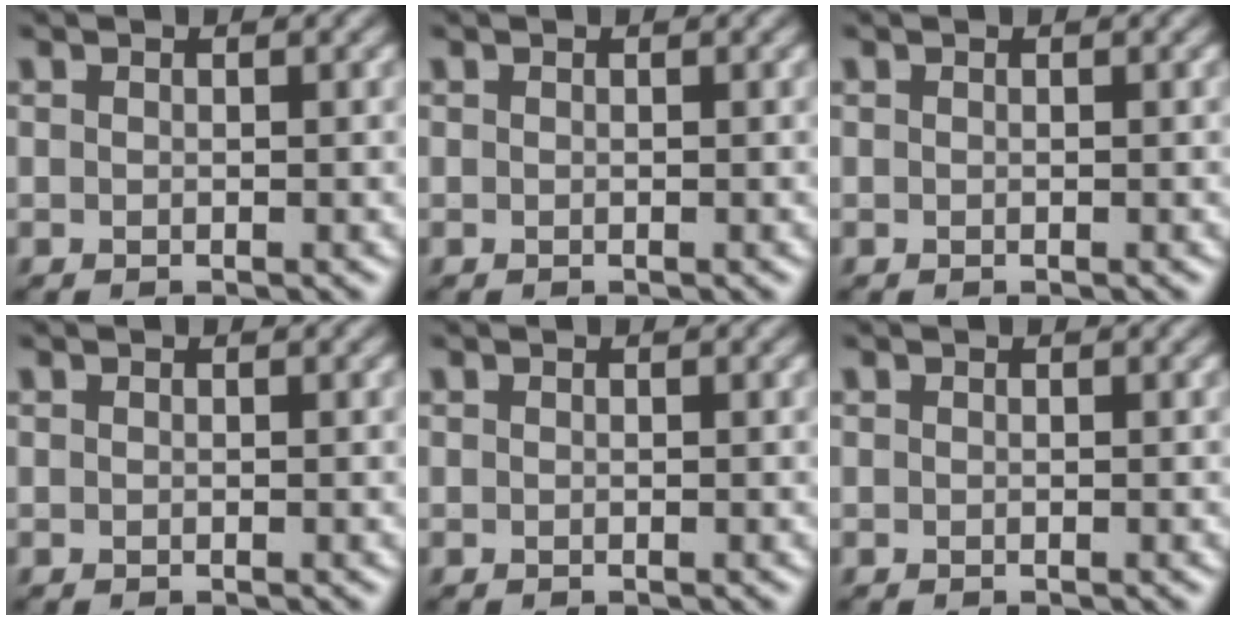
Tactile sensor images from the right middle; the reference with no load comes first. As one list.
[{"total": 0.0}, {"total": 0.0}, {"total": 0.0}, {"total": 0.0}, {"total": 0.0}]